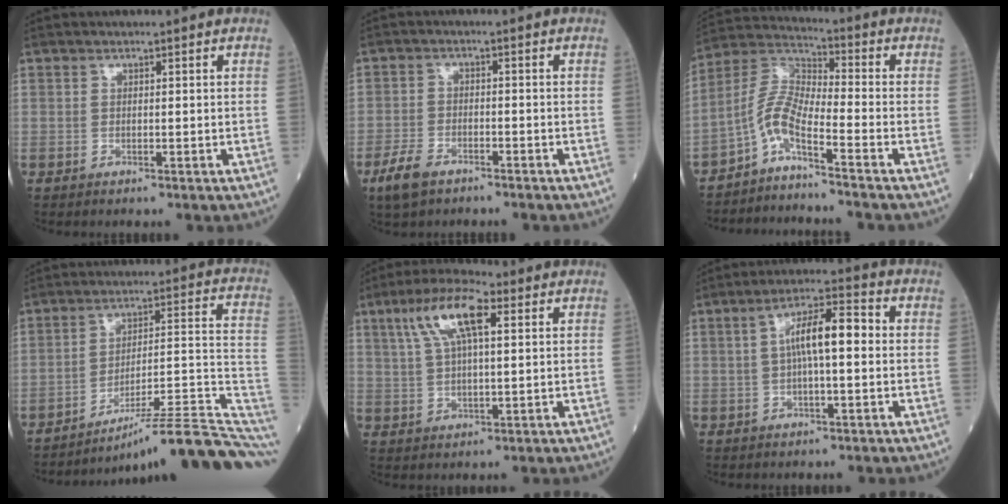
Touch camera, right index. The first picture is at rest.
{"total": 4.9, "force": [-3.5, 2.1, 2.7], "torque": [-0.066, -0.003, -0.063]}
{"total": 6.8, "force": [-4.4, 0.7, 5.1], "torque": [-0.115, 0.014, -0.093]}
{"total": 18.7, "force": [-13.8, 0.4, 12.6], "torque": [-0.107, 0.035, -0.202]}
{"total": 9.8, "force": [4.0, 2.5, 8.6], "torque": [-0.172, 0.023, 0.075]}
{"total": 8.2, "force": [0.6, 1.7, 8.0], "torque": [-0.143, 0.027, 0.006]}